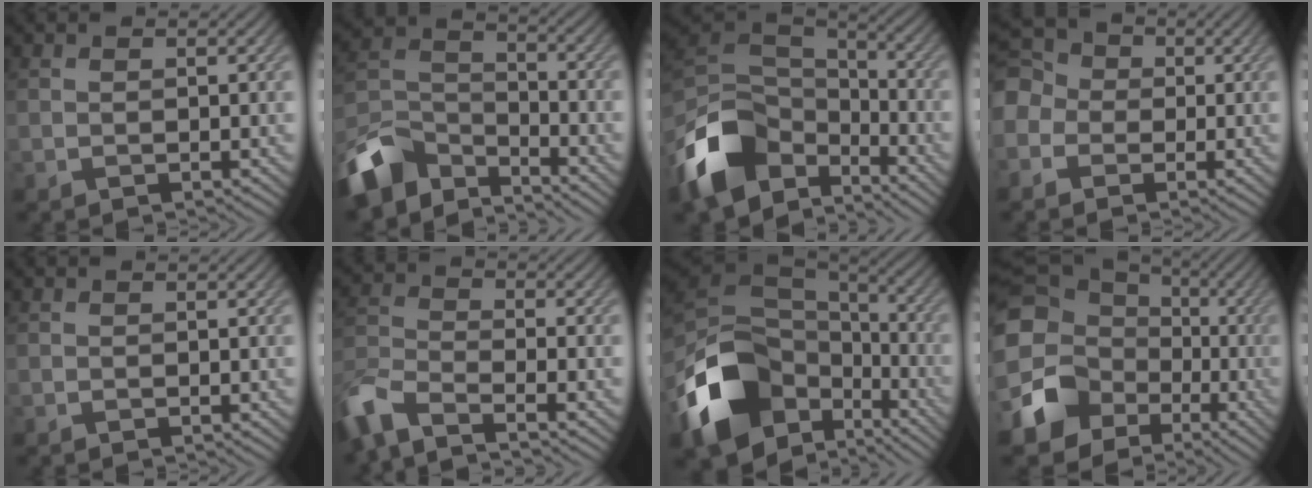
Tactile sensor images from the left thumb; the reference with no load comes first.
{"total": 11.0, "force": [-8.2, 5.2, 5.3], "torque": [-0.126, -0.008, -0.172]}
{"total": 13.8, "force": [-7.0, 8.8, 8.1], "torque": [-0.212, -0.022, -0.133]}
{"total": 6.6, "force": [-1.2, 6.0, 2.6], "torque": [-0.107, 0.008, -0.045]}
{"total": 0.0}
{"total": 7.9, "force": [-6.1, 2.2, 4.4], "torque": [-0.108, -0.015, -0.130]}
{"total": 15.8, "force": [-6.8, 10.7, 9.5], "torque": [-0.222, -0.037, -0.119]}
{"total": 16.1, "force": [-3.2, 13.6, 8.0], "torque": [-0.222, -0.043, -0.059]}